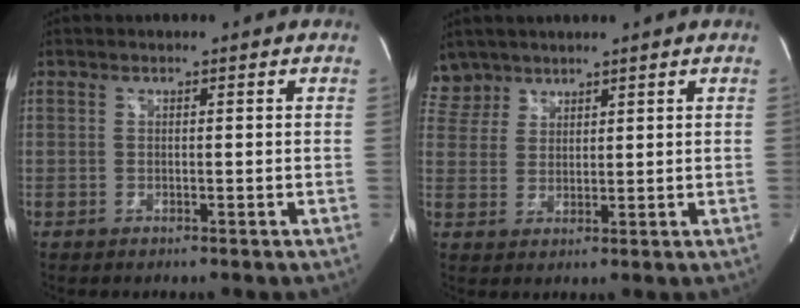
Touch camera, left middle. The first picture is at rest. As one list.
[{"total": 4.5, "force": [3.8, 2.3, -0.6], "torque": [0.017, 0.008, 0.079]}]